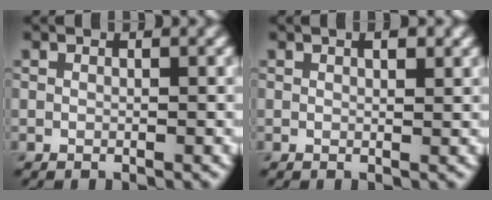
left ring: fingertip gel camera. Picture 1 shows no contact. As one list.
[{"total": 1.2, "force": [0.6, 0.4, 1.0], "torque": [-0.013, 0.000, 0.011]}]